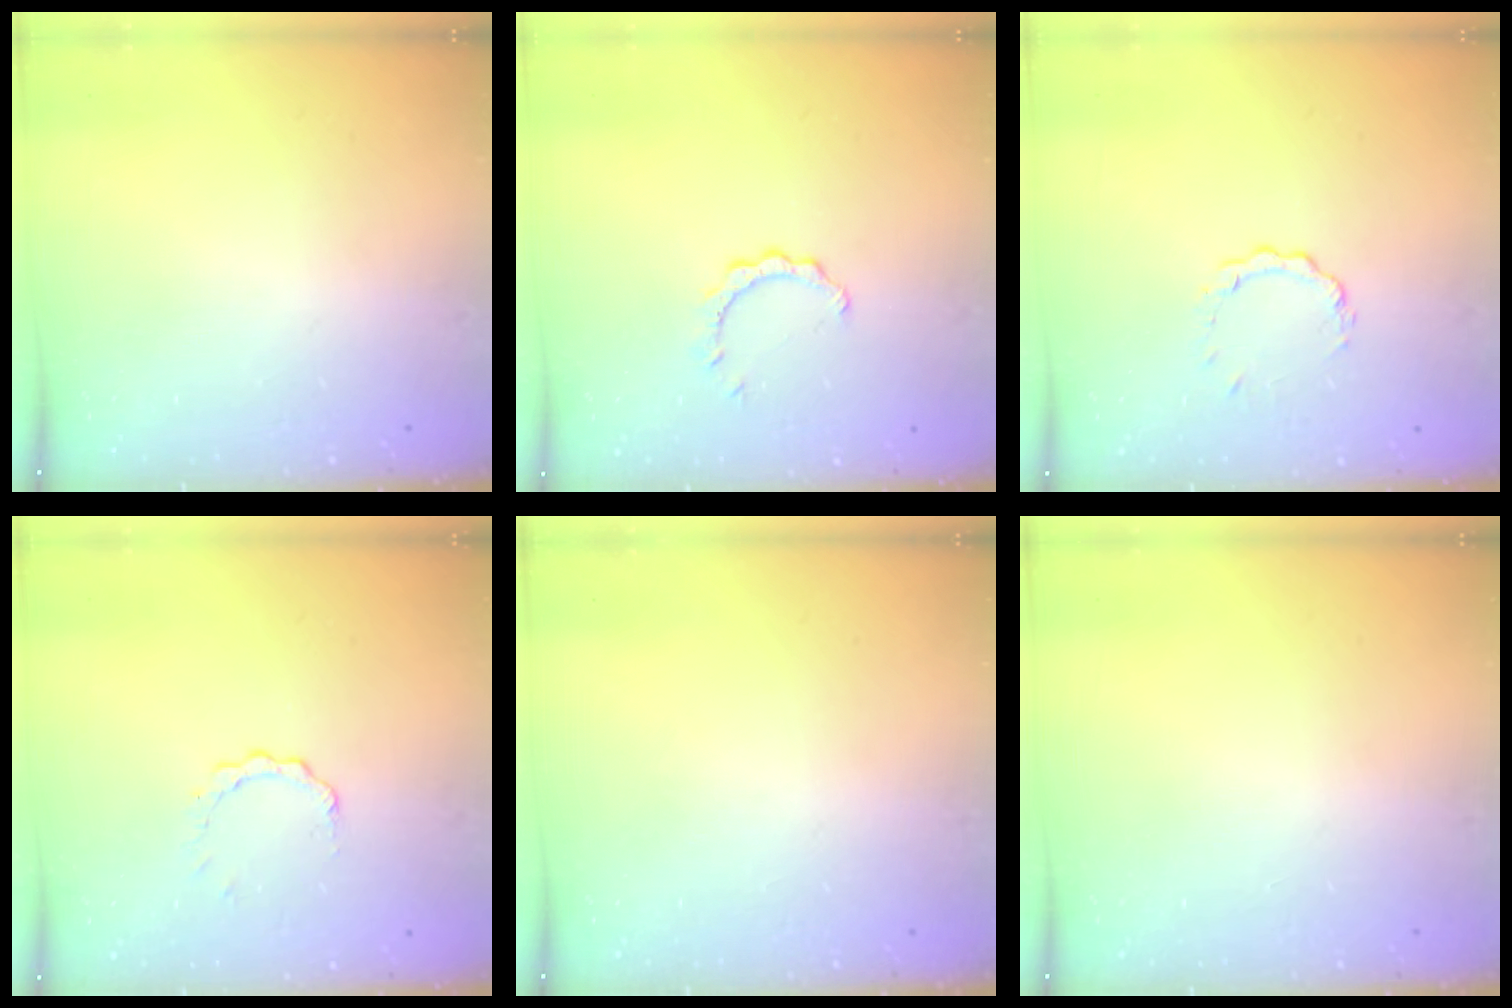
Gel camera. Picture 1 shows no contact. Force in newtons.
{"total": 2.1, "press": 2.1, "slide": 0.2}
{"total": 3.7, "press": 3.7, "slide": 0.5}
{"total": 2.8, "press": 2.8, "slide": 0.3}
{"total": 0.0}
{"total": 0.0}